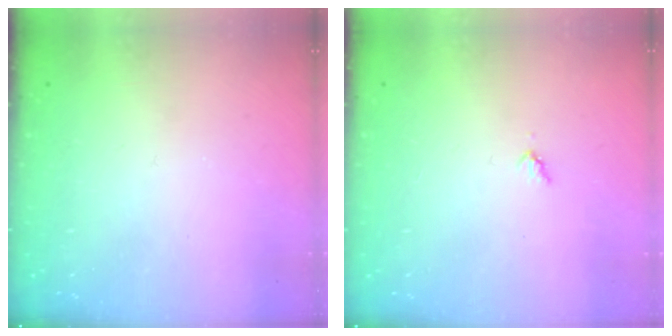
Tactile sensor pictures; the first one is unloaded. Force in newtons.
{"total": 3.0, "press": 3.0, "slide": 0.3}